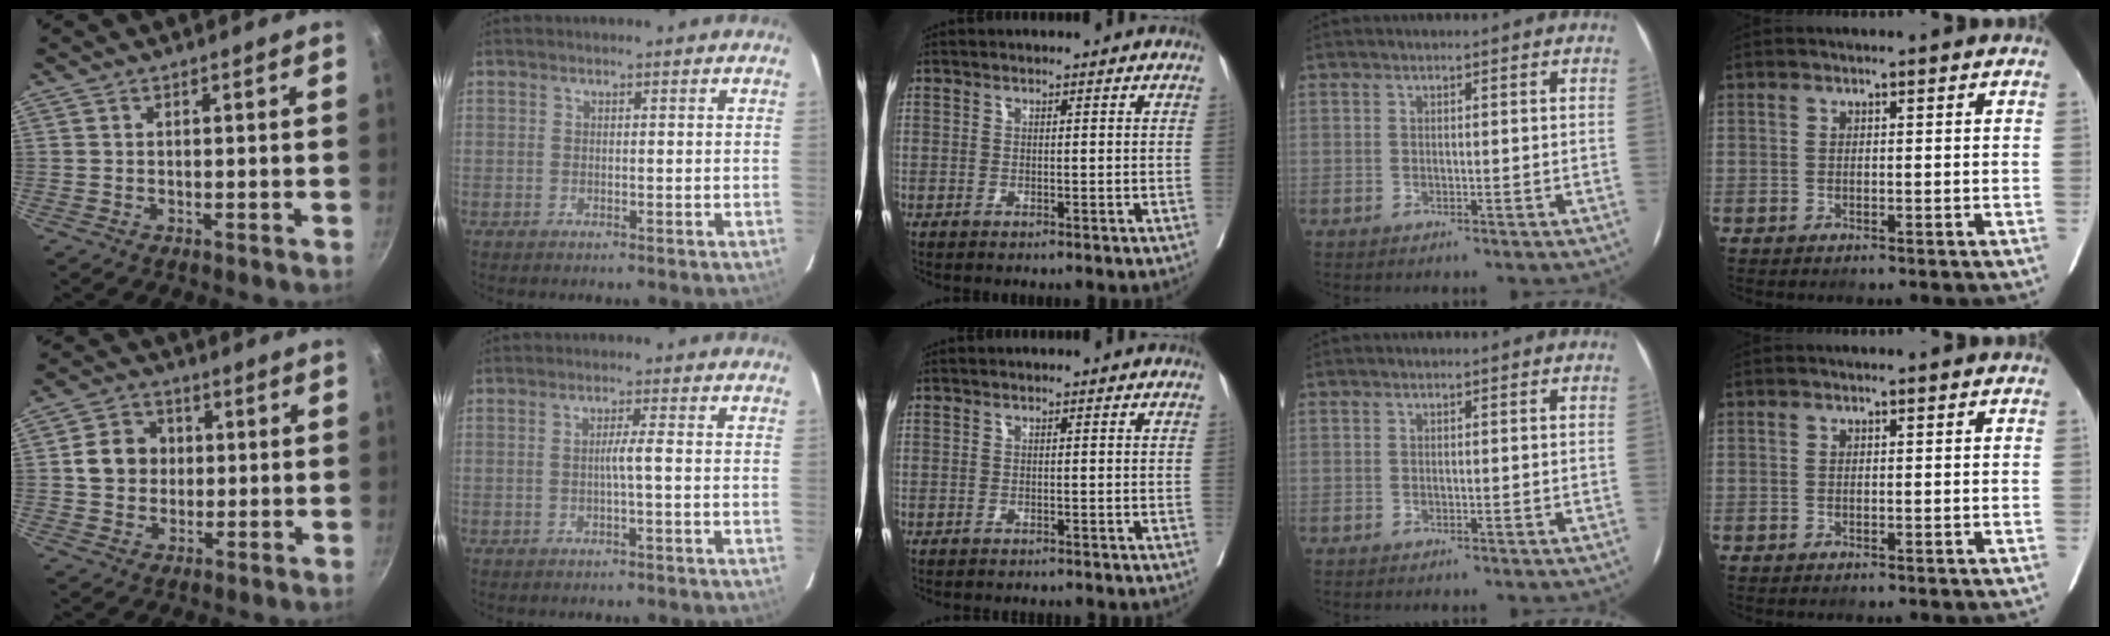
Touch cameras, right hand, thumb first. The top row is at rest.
{"thumb": {"total": 8.8, "force": [0.6, 7.7, 4.2], "torque": [-0.044, 0.010, 0.003]}, "index": {"total": 1.9, "force": [-0.4, -0.5, 1.8], "torque": [-0.031, 0.000, -0.007]}, "middle": {"total": 3.7, "force": [-3.4, 0.9, 1.1], "torque": [-0.012, -0.003, -0.044]}}